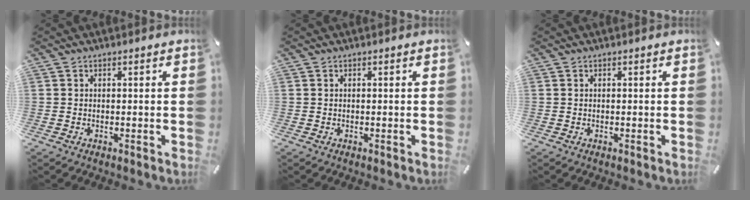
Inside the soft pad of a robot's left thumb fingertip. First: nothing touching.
{"total": 0.0}
{"total": 0.0}